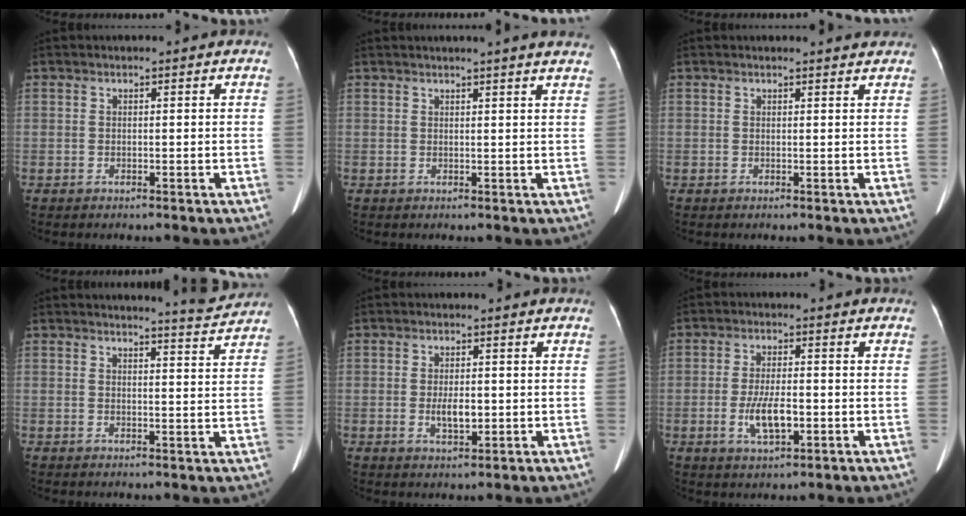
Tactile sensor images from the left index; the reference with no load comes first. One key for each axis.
{"total": 7.7, "fx": 6.9, "fy": -0.5, "fz": 3.4, "tx": -0.043, "ty": 0.012, "tz": 0.063}
{"total": 2.2, "fx": 2.2, "fy": 0.1, "fz": 0.2, "tx": -0.009, "ty": 0.001, "tz": 0.020}
{"total": 4.4, "fx": 4.3, "fy": -0.9, "fz": 0.2, "tx": -0.014, "ty": -0.022, "tz": 0.049}
{"total": 3.4, "fx": -0.5, "fy": 1.4, "fz": 3.1, "tx": -0.059, "ty": -0.003, "tz": -0.004}
{"total": 5.7, "fx": -1.6, "fy": 1.8, "fz": 5.2, "tx": -0.104, "ty": -0.003, "tz": -0.023}